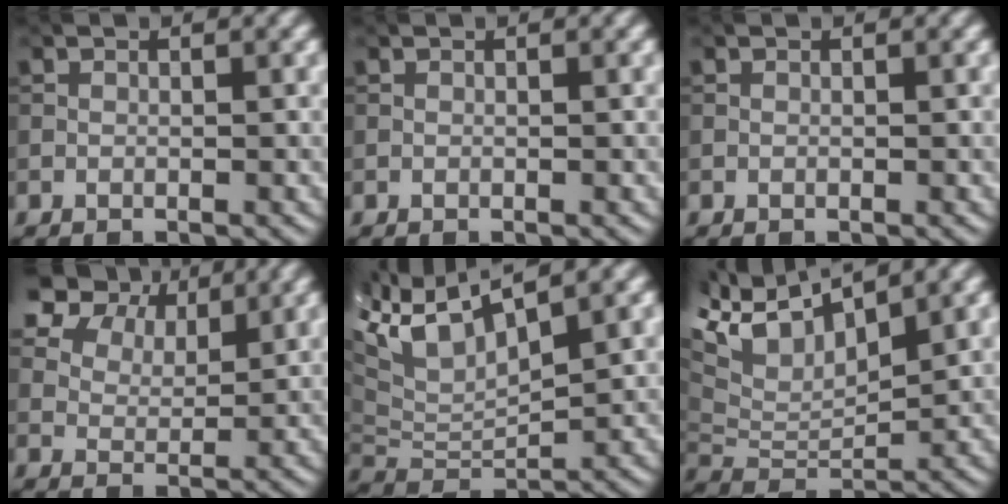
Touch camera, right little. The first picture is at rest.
{"total": 0.0}
{"total": 0.0}
{"total": 6.3, "force": [5.0, 3.0, 2.5], "torque": [-0.083, -0.008, 0.114]}
{"total": 6.2, "force": [3.4, 2.1, 4.7], "torque": [-0.133, 0.011, 0.088]}
{"total": 7.5, "force": [4.3, 3.2, 5.2], "torque": [-0.147, 0.009, 0.107]}